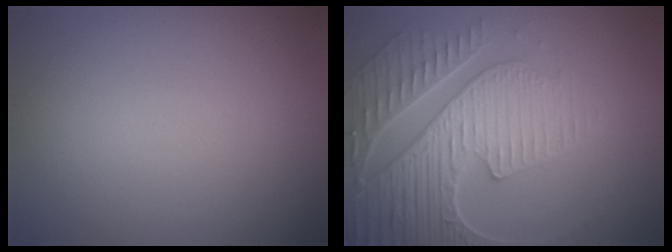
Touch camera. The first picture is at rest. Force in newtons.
{"total": 6.4, "press": 5.4, "slide": 3.5}